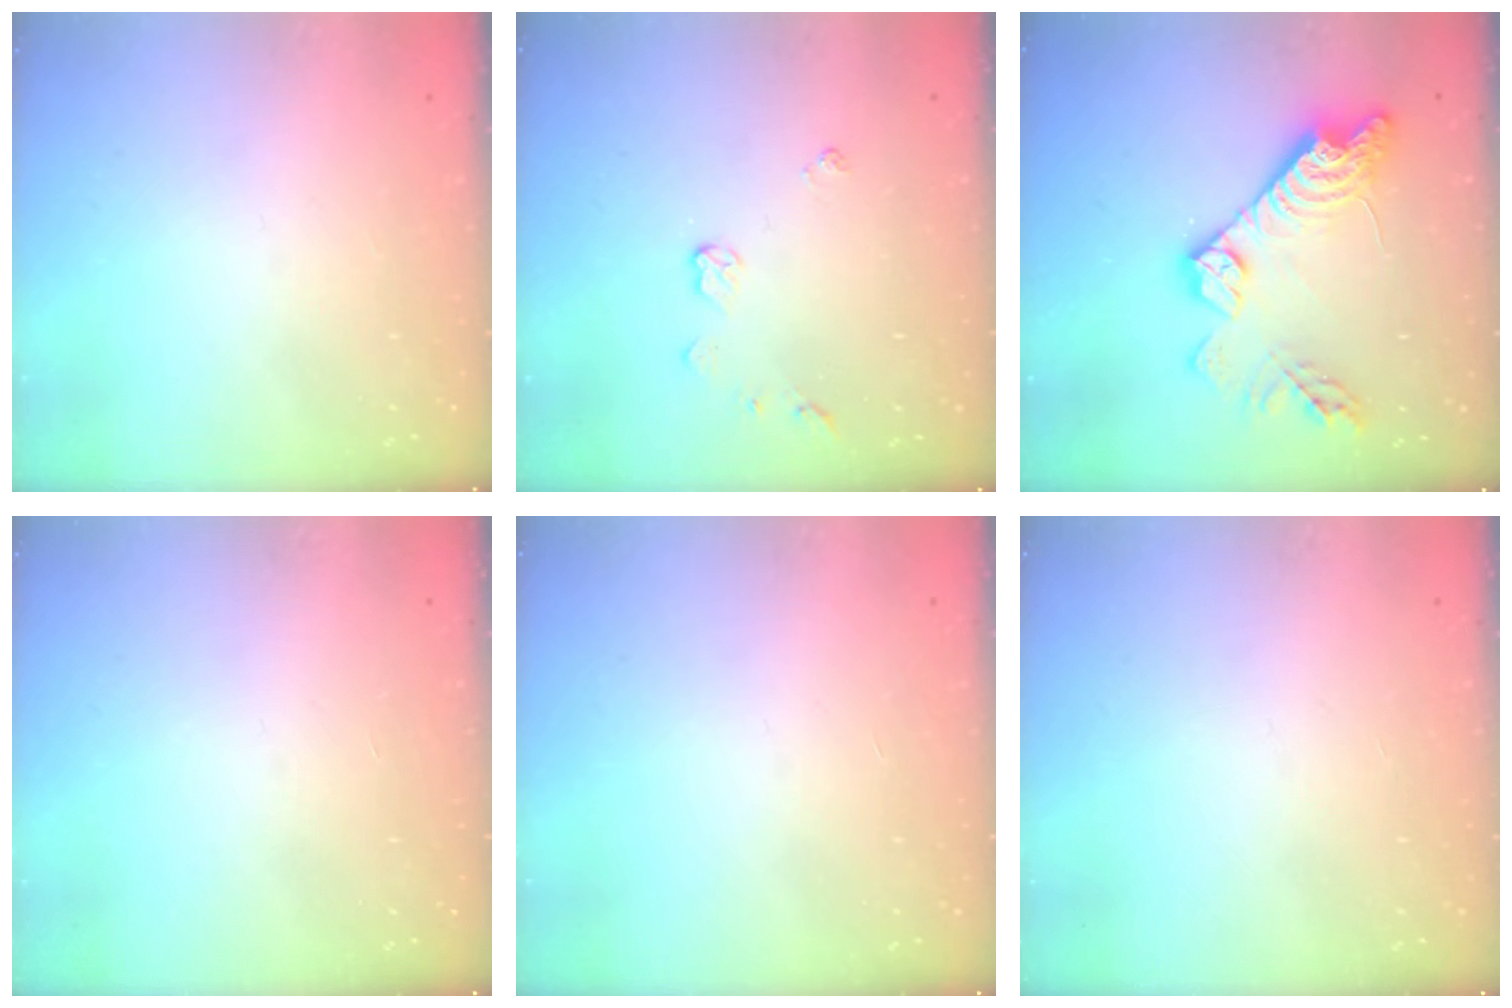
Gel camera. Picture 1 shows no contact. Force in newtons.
{"total": 5.0, "press": 5.0, "slide": 0.3}
{"total": 18.6, "press": 18.6, "slide": 1.5}
{"total": 0.0}
{"total": 0.0}
{"total": 0.0}